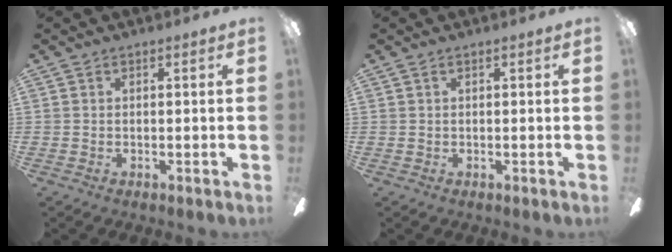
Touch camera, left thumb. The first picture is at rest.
{"total": 0.0}